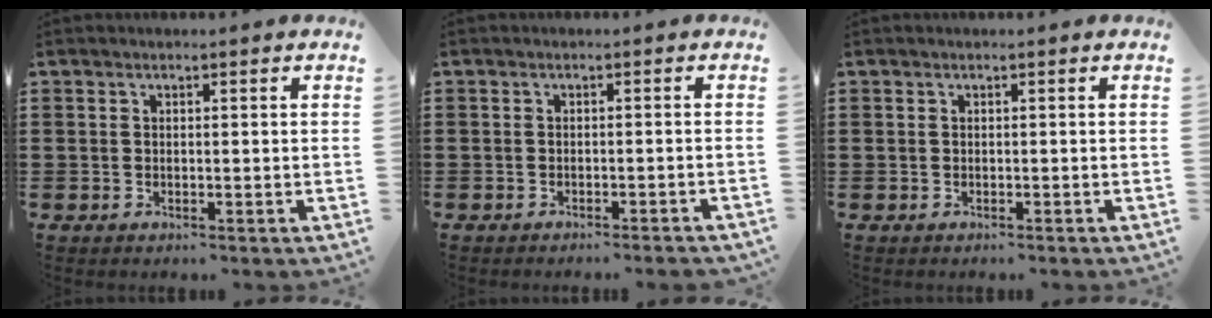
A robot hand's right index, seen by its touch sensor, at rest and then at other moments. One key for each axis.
{"total": 1.1, "fx": -1.0, "fy": -0.2, "fz": 0.2, "tx": -0.006, "ty": 0.001, "tz": -0.020}
{"total": 0.0}